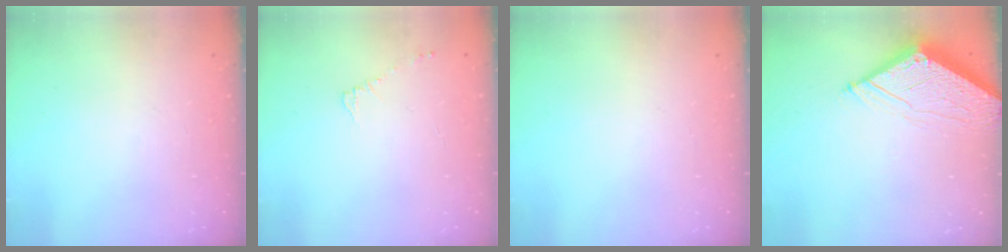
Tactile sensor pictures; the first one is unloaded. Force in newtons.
{"total": 4.3, "press": 4.3, "slide": 0.6}
{"total": 0.0}
{"total": 6.6, "press": 6.6, "slide": 0.7}